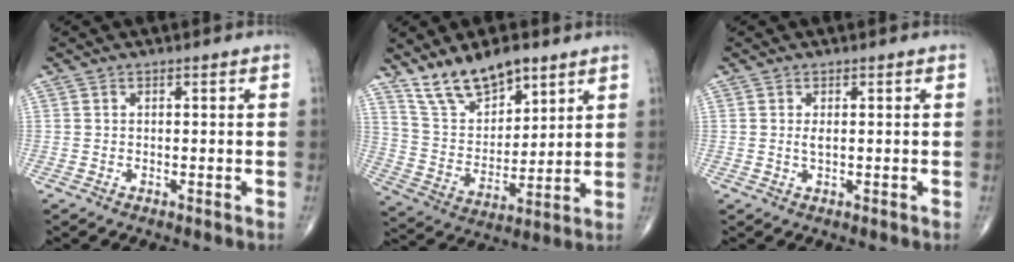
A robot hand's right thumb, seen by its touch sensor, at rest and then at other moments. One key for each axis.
{"total": 13.1, "fx": 9.5, "fy": 5.8, "fz": 7.0, "tx": -0.100, "ty": -0.052, "tz": 0.188}
{"total": 1.2, "fx": 0.2, "fy": 0.4, "fz": 1.1, "tx": -0.024, "ty": -0.003, "tz": 0.005}